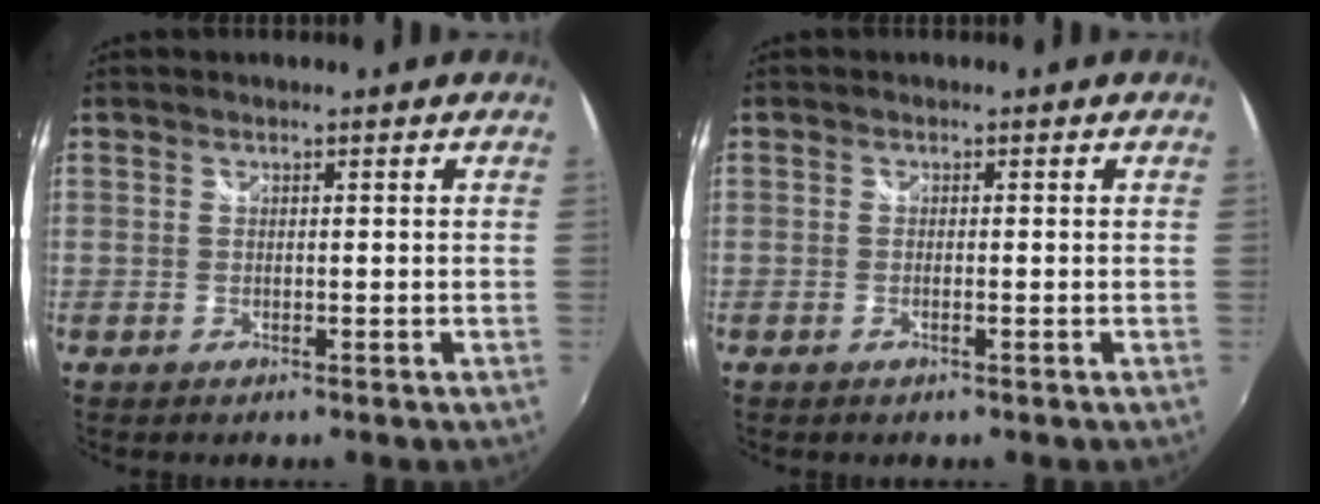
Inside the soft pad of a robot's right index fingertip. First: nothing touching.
{"total": 0.8, "force": [-0.4, -0.2, 0.6], "torque": [-0.011, 0.001, -0.008]}